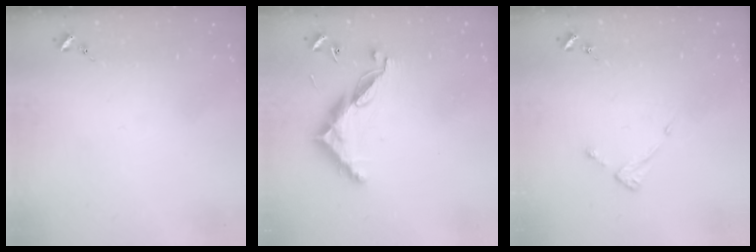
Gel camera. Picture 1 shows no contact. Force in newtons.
{"total": 10.4, "press": 10.4, "slide": 0.4}
{"total": 3.6, "press": 3.6, "slide": 0.4}